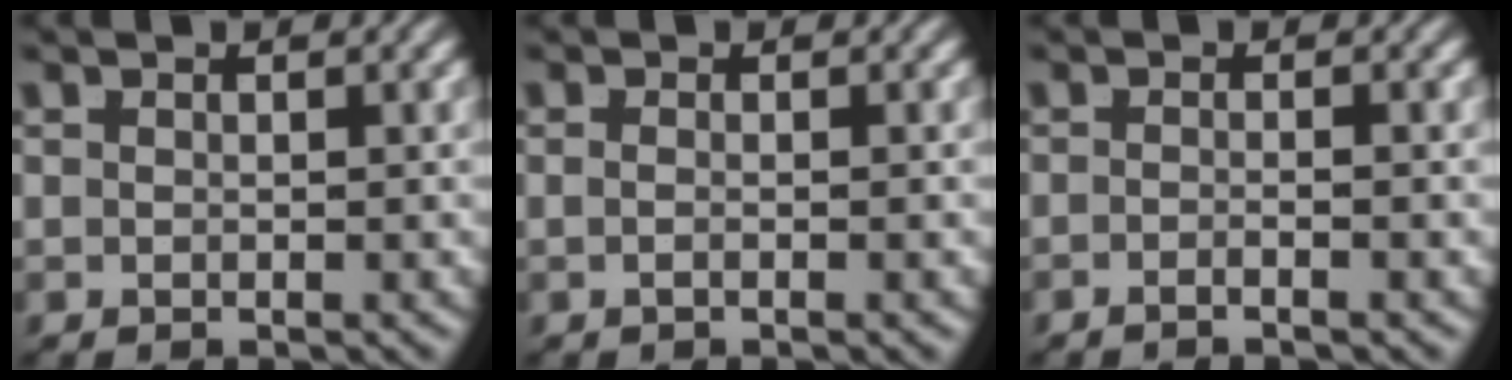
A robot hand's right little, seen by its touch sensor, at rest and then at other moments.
{"total": 0.9, "force": [-0.5, -0.4, 0.7], "torque": [-0.012, -0.003, -0.007]}
{"total": 1.5, "force": [-1.2, -0.6, 0.6], "torque": [-0.007, -0.001, -0.023]}